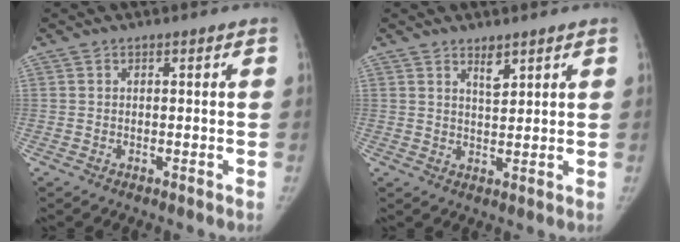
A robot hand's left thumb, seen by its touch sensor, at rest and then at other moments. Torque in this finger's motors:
{"motor_torque": [0.01, -0.21, 0.39, -0.30, 0.13]}